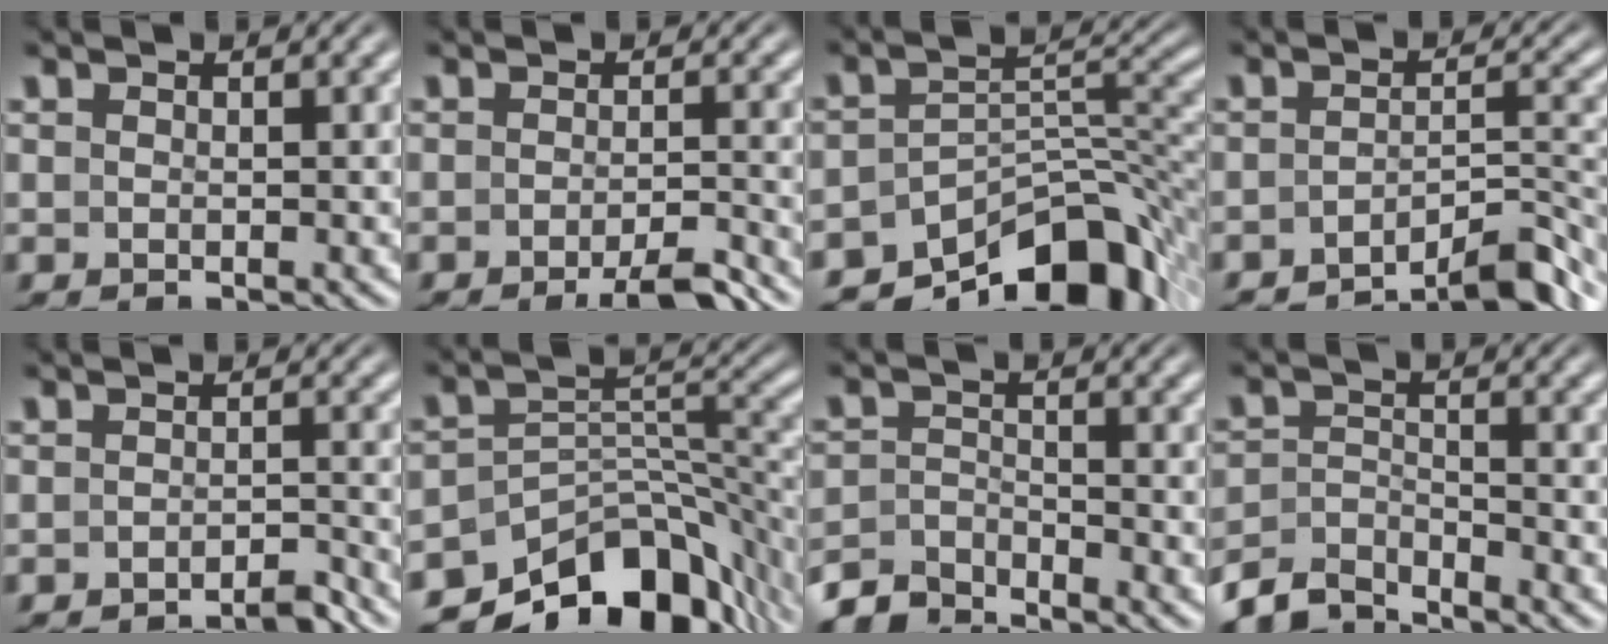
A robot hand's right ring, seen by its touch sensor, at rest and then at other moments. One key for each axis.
{"total": 3.7, "fx": -3.1, "fy": 0.0, "fz": 2.0, "tx": -0.023, "ty": -0.003, "tz": -0.054}
{"total": 13.8, "fx": -8.3, "fy": 6.8, "fz": 8.6, "tx": -0.111, "ty": -0.032, "tz": -0.115}
{"total": 6.0, "fx": -4.9, "fy": 1.3, "fz": 3.3, "tx": -0.036, "ty": -0.009, "tz": -0.075}
{"total": 2.6, "fx": -2.5, "fy": -0.1, "fz": 0.5, "tx": -0.005, "ty": -0.005, "tz": -0.045}
{"total": 15.3, "fx": -9.8, "fy": 8.0, "fz": 8.6, "tx": -0.126, "ty": -0.033, "tz": -0.134}
{"total": 4.4, "fx": -4.0, "fy": 1.2, "fz": 1.1, "tx": -0.018, "ty": -0.013, "tz": -0.069}
{"total": 5.2, "fx": -4.4, "fy": 2.1, "fz": 1.8, "tx": -0.039, "ty": -0.022, "tz": -0.071}